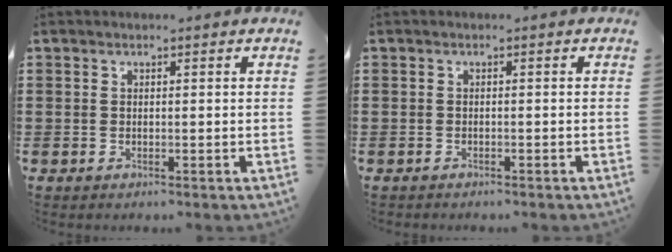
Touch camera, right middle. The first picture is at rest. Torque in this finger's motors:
{"motor_torque": [0.12, 0.10, 0.02, 0.01]}